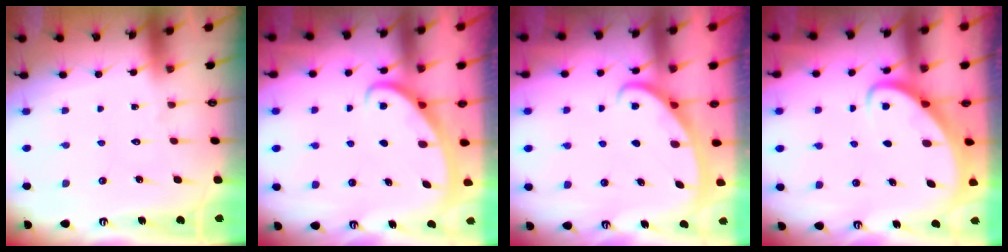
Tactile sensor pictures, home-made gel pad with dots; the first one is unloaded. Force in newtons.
{"total": 3.0, "press": 3.0, "slide": 0.4}
{"total": 2.8, "press": 2.8, "slide": 0.3}
{"total": 4.0, "press": 3.9, "slide": 0.3}